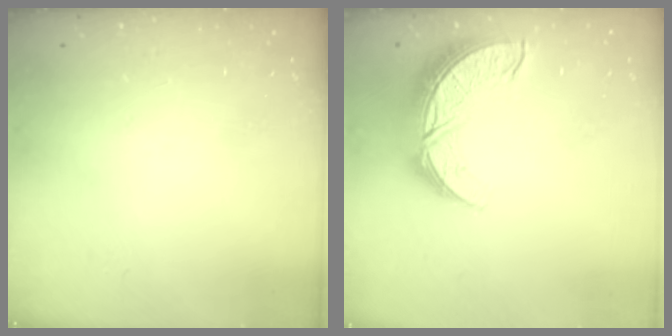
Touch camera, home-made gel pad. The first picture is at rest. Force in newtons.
{"total": 11.4, "press": 11.4, "slide": 0.8}